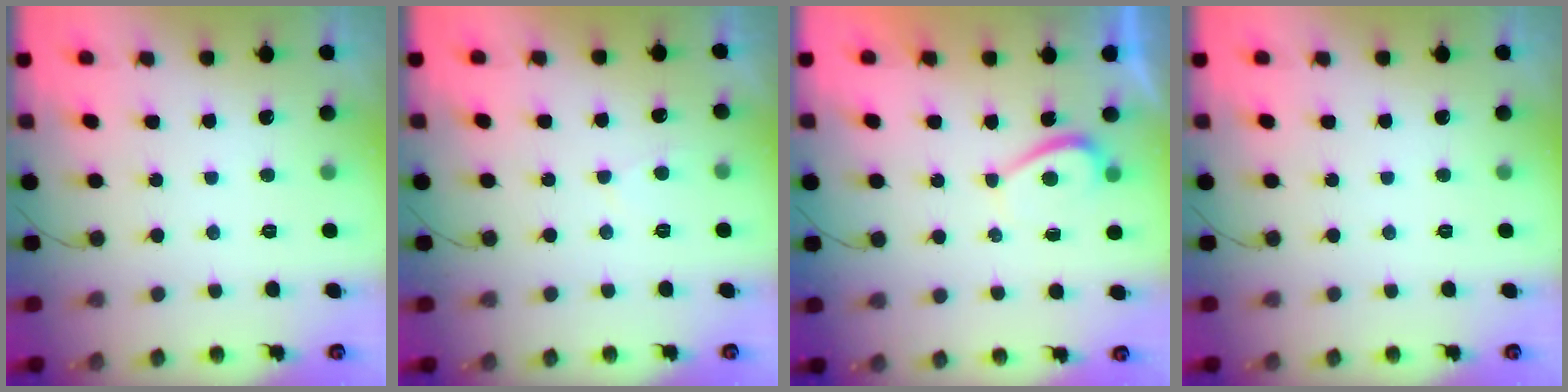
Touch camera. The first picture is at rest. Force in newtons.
{"total": 2.7, "press": 2.6, "slide": 0.5}
{"total": 1.1, "press": 1.0, "slide": 0.6}
{"total": 0.0}